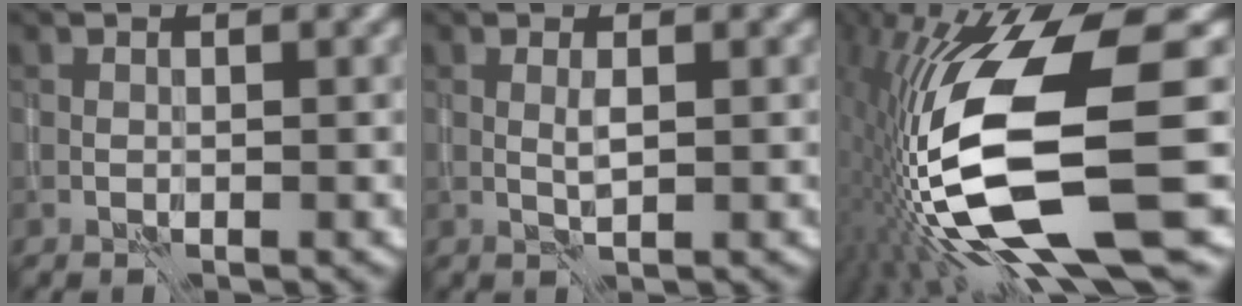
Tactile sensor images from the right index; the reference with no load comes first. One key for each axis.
{"total": 0.9, "fx": 0.1, "fy": 0.0, "fz": 0.9, "tx": -0.022, "ty": 0.000, "tz": 0.003}
{"total": 15.1, "fx": -2.7, "fy": 4.3, "fz": 14.2, "tx": -0.284, "ty": -0.008, "tz": -0.035}